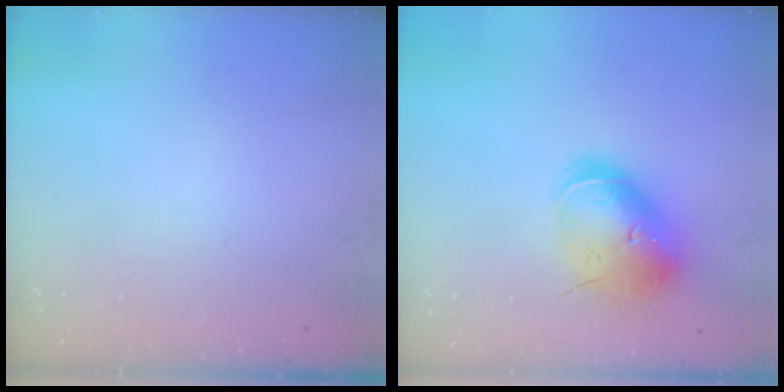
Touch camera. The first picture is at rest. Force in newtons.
{"total": 18.7, "press": 18.5, "slide": 3.0}